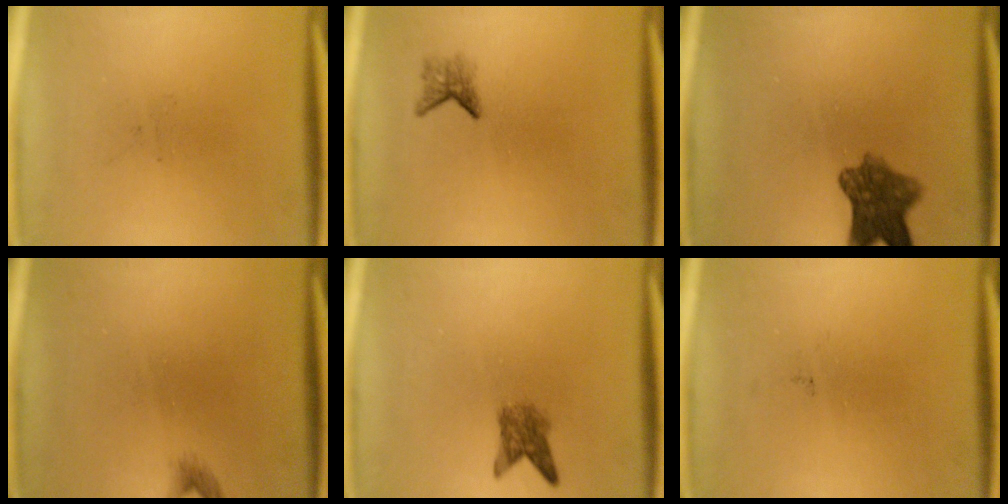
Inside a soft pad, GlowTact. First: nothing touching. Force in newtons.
{"total": 1.6}
{"total": 7.3}
{"total": 0.9}
{"total": 2.9}
{"total": 0.0}